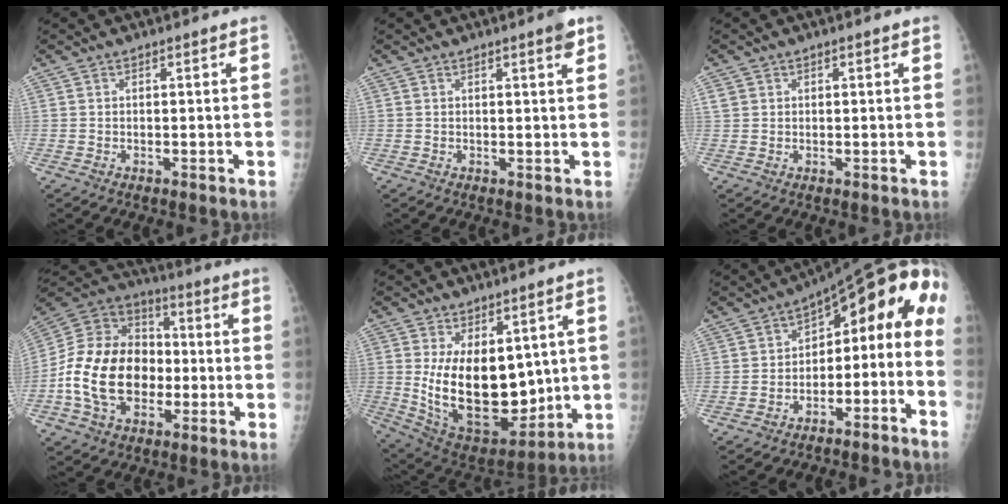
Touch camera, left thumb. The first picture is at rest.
{"total": 2.2, "force": [1.3, 0.2, 1.7], "torque": [-0.024, -0.006, 0.016]}
{"total": 1.9, "force": [0.7, 1.7, 0.3], "torque": [0.001, 0.001, 0.016]}
{"total": 19.4, "force": [-3.9, 13.9, 13.0], "torque": [-0.219, 0.032, -0.069]}
{"total": 19.1, "force": [1.9, 11.1, 15.4], "torque": [-0.219, -0.041, 0.066]}
{"total": 17.1, "force": [-6.2, 10.3, 12.2], "torque": [-0.140, 0.110, -0.093]}